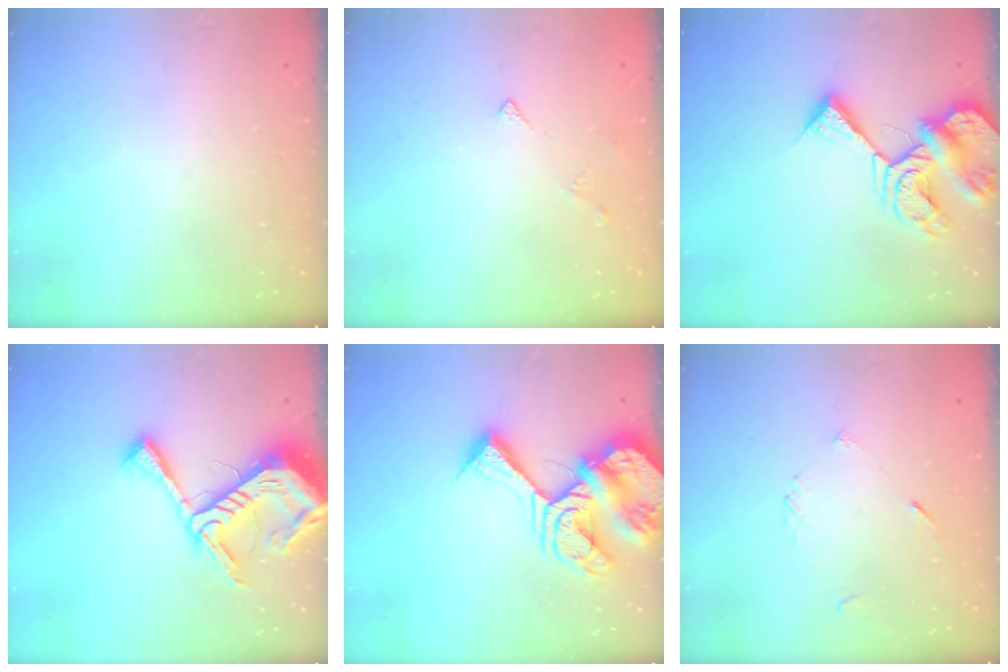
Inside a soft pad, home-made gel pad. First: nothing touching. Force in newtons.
{"total": 3.0, "press": 2.9, "slide": 0.5}
{"total": 11.8, "press": 11.7, "slide": 1.4}
{"total": 18.3, "press": 18.3, "slide": 1.8}
{"total": 19.2, "press": 19.1, "slide": 2.4}
{"total": 3.1, "press": 3.1, "slide": 0.4}